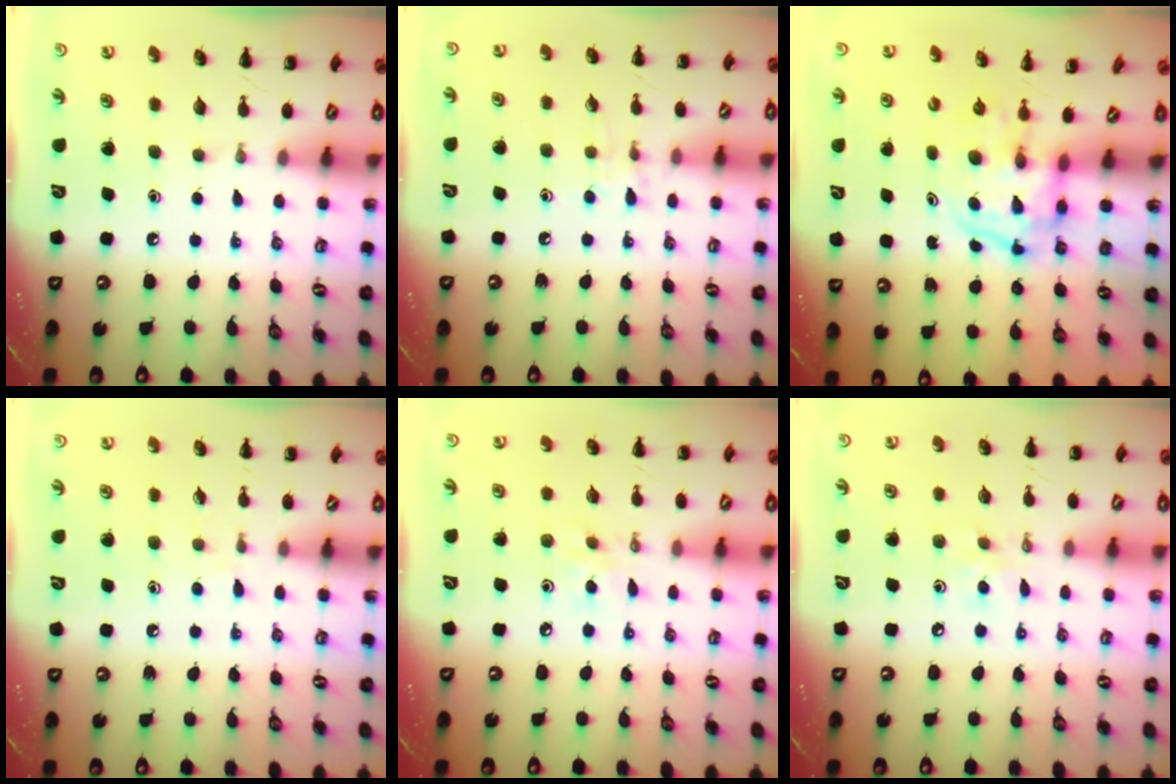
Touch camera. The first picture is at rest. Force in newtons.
{"total": 6.9, "press": 6.7, "slide": 1.5}
{"total": 3.7, "press": 3.6, "slide": 0.6}
{"total": 5.3, "press": 4.9, "slide": 2.0}
{"total": 3.6, "press": 3.4, "slide": 1.2}
{"total": 3.4, "press": 3.2, "slide": 1.0}